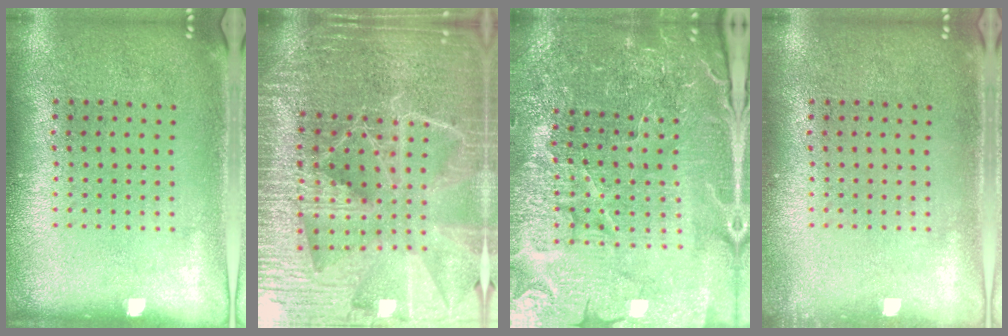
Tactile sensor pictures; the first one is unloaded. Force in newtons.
{"total": 6.0, "press": 5.2, "slide": 2.9}
{"total": 5.2, "press": 5.0, "slide": 1.6}
{"total": 0.7, "press": 0.7, "slide": 0.1}